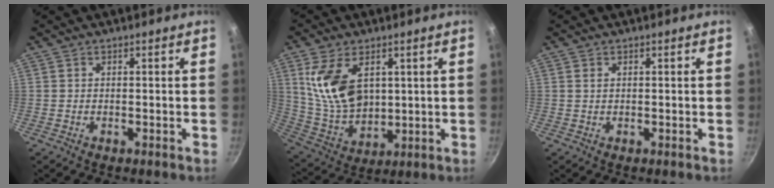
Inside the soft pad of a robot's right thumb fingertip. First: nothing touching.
{"total": 14.2, "force": [4.3, 9.0, 10.1], "torque": [-0.167, -0.031, 0.099]}
{"total": 0.7, "force": [0.3, 0.5, 0.5], "torque": [-0.009, 0.000, 0.005]}